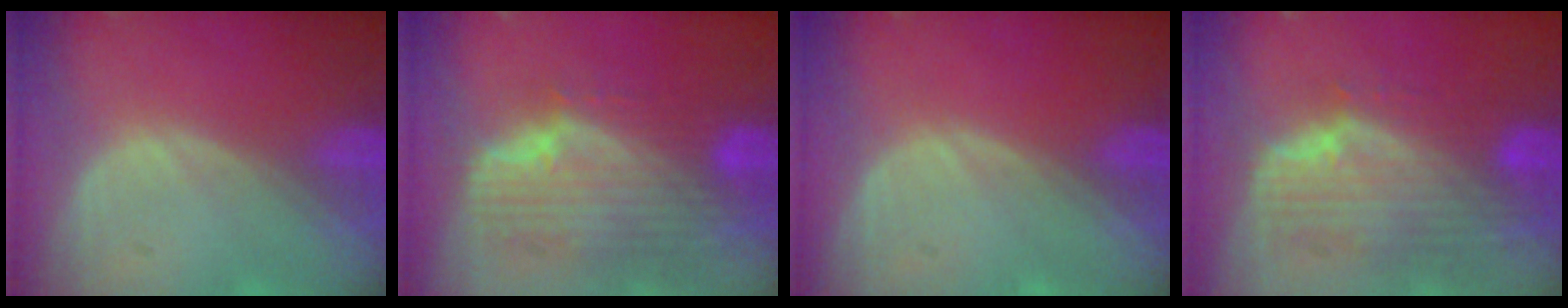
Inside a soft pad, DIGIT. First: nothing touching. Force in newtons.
{"total": 10.8, "press": 9.3, "slide": 5.5}
{"total": 0.0}
{"total": 9.9, "press": 8.8, "slide": 4.5}